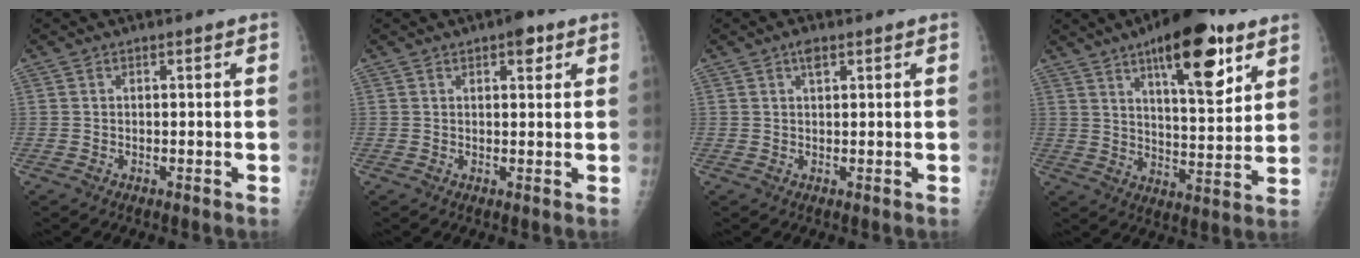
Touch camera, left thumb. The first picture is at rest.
{"total": 3.3, "force": [1.9, 1.4, 2.3], "torque": [-0.019, -0.005, 0.023]}
{"total": 2.0, "force": [1.1, 0.9, 1.4], "torque": [-0.019, -0.002, 0.018]}
{"total": 17.6, "force": [9.6, 6.0, 13.4], "torque": [-0.165, -0.049, 0.146]}